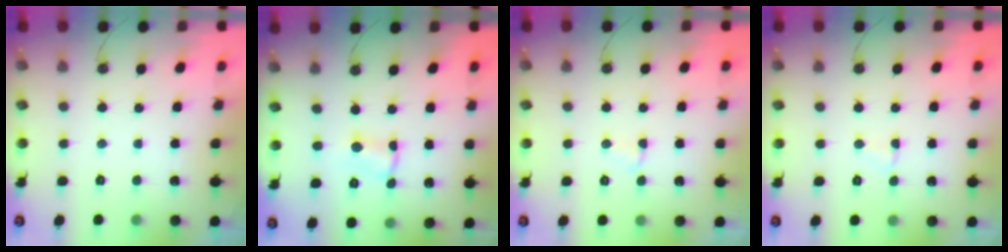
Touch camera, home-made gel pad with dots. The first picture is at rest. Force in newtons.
{"total": 1.4, "press": 1.3, "slide": 0.4}
{"total": 2.5, "press": 2.5, "slide": 0.4}
{"total": 2.6, "press": 2.5, "slide": 0.5}